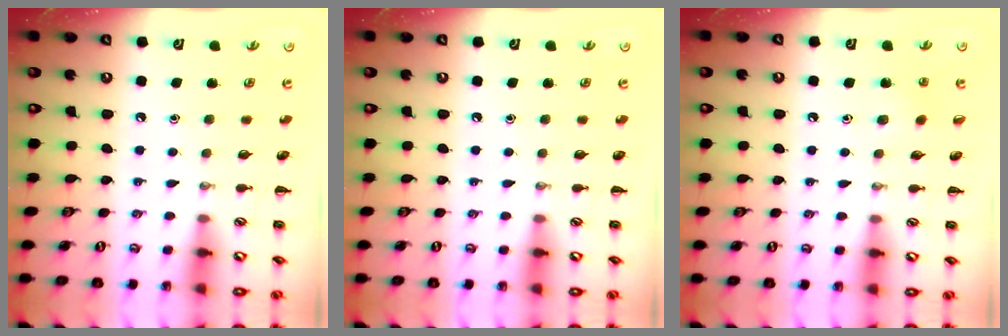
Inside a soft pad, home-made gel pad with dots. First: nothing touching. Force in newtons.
{"total": 0.0}
{"total": 5.8, "press": 5.5, "slide": 1.7}